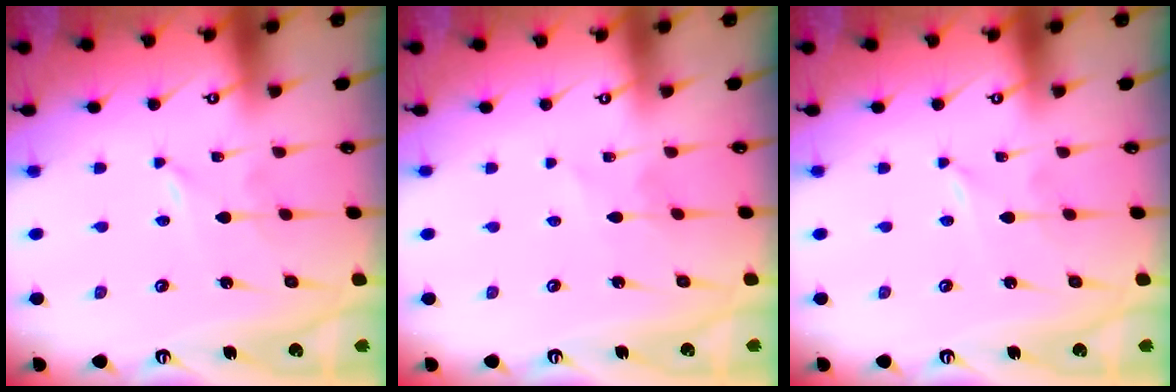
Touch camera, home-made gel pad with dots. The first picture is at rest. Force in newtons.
{"total": 1.5, "press": 1.4, "slide": 0.2}
{"total": 0.0}